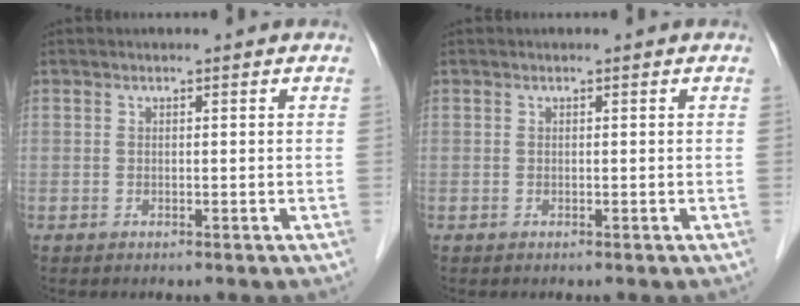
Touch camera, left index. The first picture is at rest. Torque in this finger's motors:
{"motor_torque": [0.00, 0.00, 0.00, -0.01]}